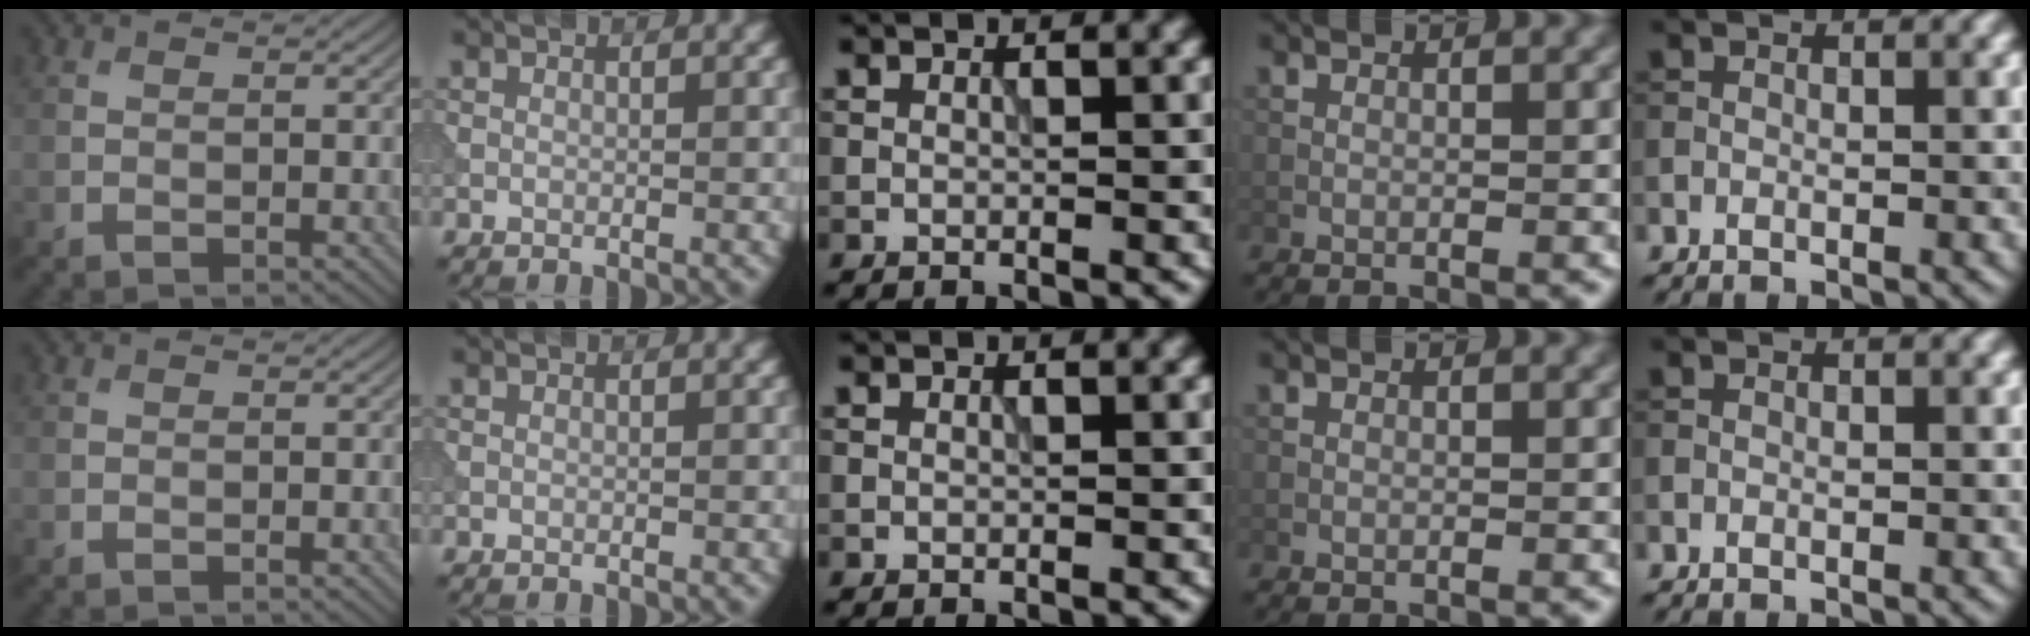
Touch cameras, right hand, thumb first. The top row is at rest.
{}